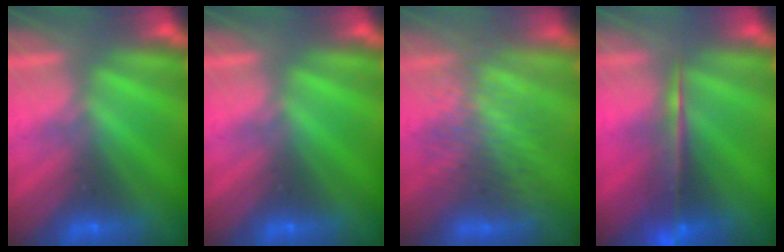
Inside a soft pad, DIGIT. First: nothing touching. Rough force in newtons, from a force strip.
{"total": 0.0}
{"total": 3.9}
{"total": 5.5}